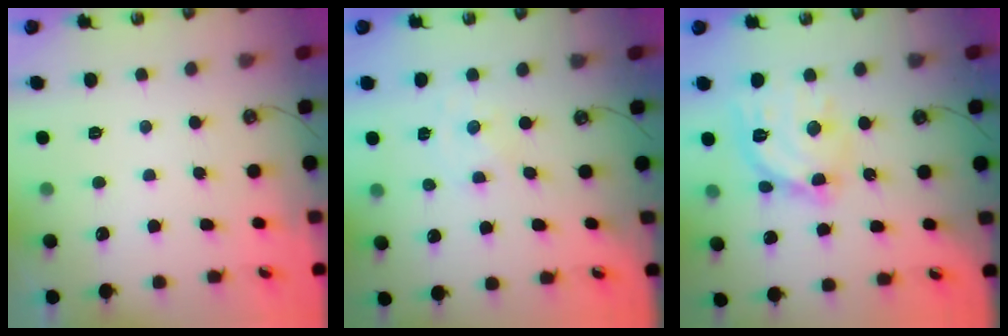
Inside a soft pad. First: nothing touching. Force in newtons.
{"total": 0.0}
{"total": 15.1, "press": 15.0, "slide": 1.0}